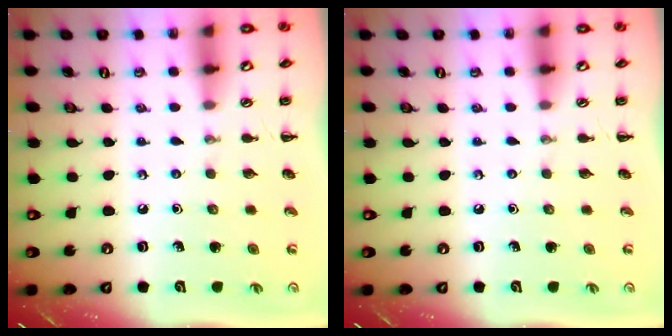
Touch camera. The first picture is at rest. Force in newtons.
{"total": 0.0}